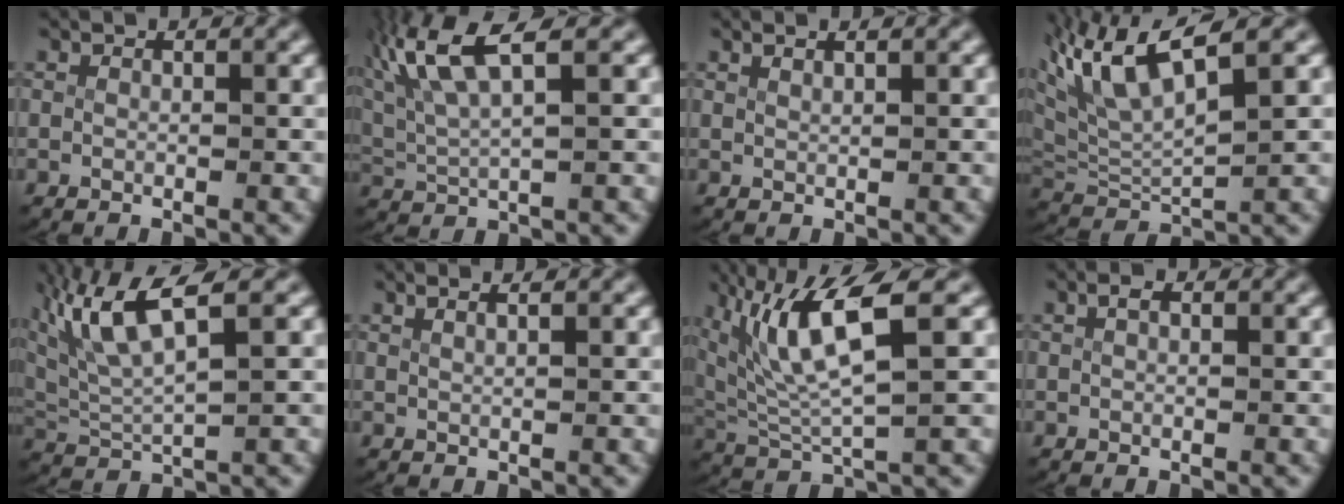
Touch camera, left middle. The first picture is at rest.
{"total": 6.4, "force": [3.1, 2.6, 5.0], "torque": [-0.117, 0.000, 0.059]}
{"total": 0.8, "force": [0.7, -0.3, 0.3], "torque": [-0.006, -0.002, 0.018]}
{"total": 8.2, "force": [3.4, 5.0, 5.6], "torque": [-0.146, -0.001, 0.064]}
{"total": 6.2, "force": [2.9, 2.8, 4.8], "torque": [-0.115, 0.004, 0.055]}
{"total": 1.2, "force": [0.9, -0.2, 0.8], "torque": [-0.012, 0.000, 0.019]}
{"total": 7.2, "force": [2.4, 3.1, 6.0], "torque": [-0.129, -0.001, 0.047]}
{"total": 0.8, "force": [0.4, 0.3, 0.6], "torque": [-0.017, -0.001, 0.009]}